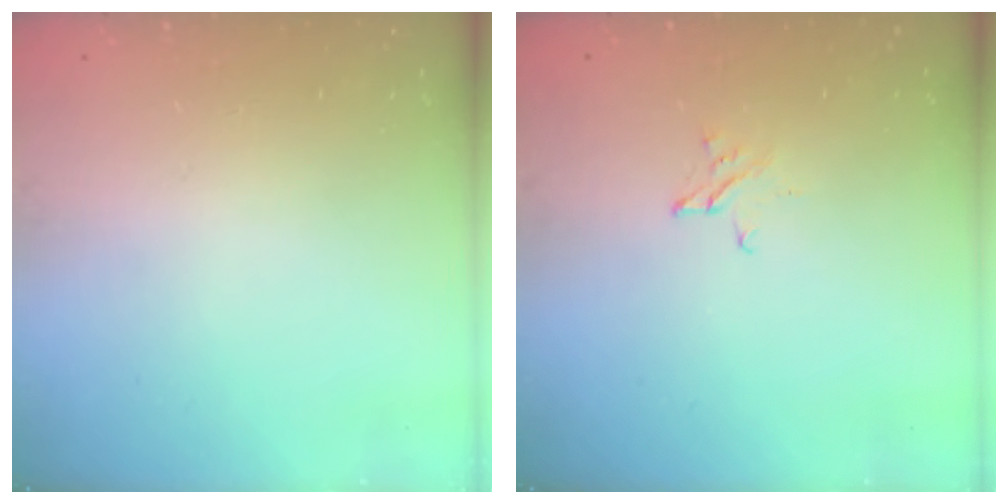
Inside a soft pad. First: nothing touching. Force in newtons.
{"total": 2.1, "press": 2.1, "slide": 0.2}